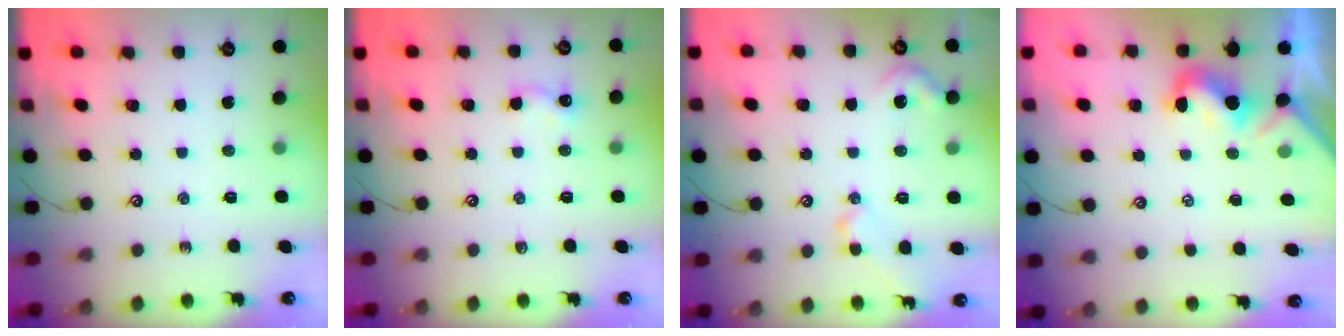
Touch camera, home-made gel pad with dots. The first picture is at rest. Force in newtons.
{"total": 4.7, "press": 4.6, "slide": 0.6}
{"total": 4.7, "press": 4.6, "slide": 0.8}
{"total": 0.7, "press": 0.7, "slide": 0.3}